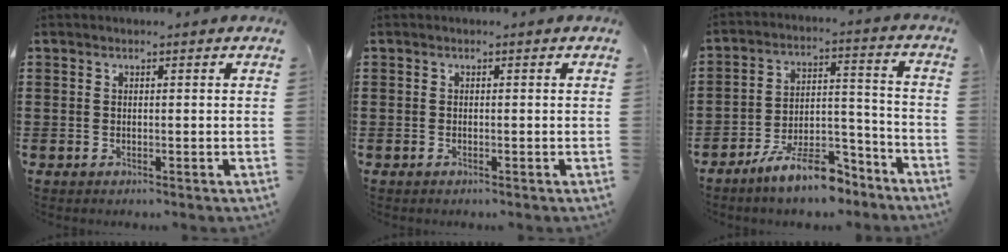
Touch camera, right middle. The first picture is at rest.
{"total": 0.0}
{"total": 10.3, "force": [-8.4, 2.5, 5.4], "torque": [-0.090, 0.030, -0.155]}